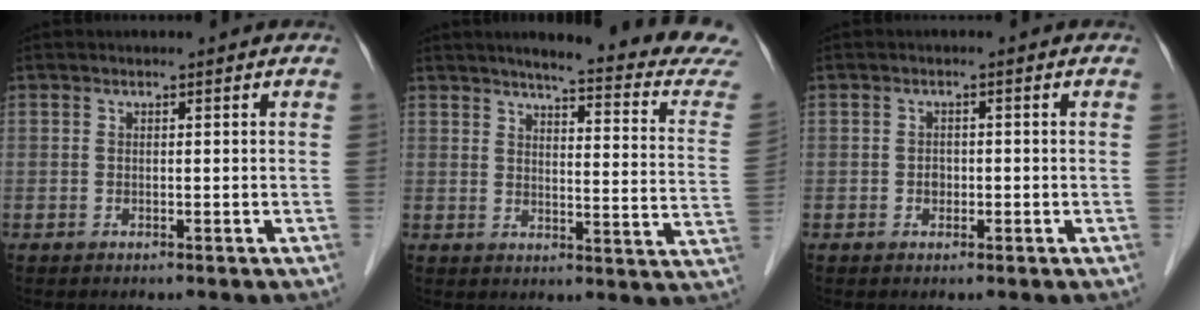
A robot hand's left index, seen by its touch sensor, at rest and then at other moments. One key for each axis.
{"total": 18.2, "fx": 16.7, "fy": -0.6, "fz": 7.2, "tx": -0.087, "ty": -0.086, "tz": 0.181}
{"total": 1.2, "fx": -0.4, "fy": 1.0, "fz": 0.6, "tx": -0.009, "ty": 0.004, "tz": -0.005}